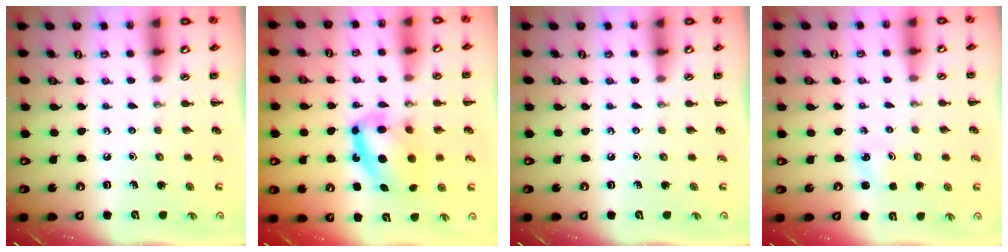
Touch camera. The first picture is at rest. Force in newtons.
{"total": 10.7, "press": 10.4, "slide": 2.4}
{"total": 0.0}
{"total": 1.8, "press": 1.7, "slide": 0.5}